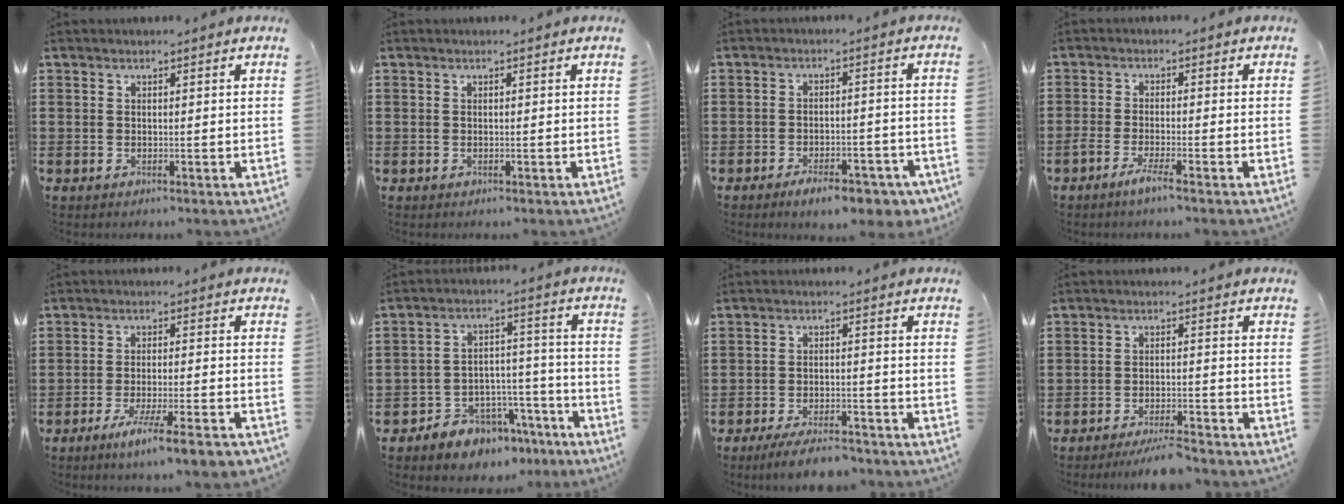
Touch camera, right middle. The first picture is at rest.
{"total": 0.0}
{"total": 6.4, "force": [-5.0, 1.8, 3.5], "torque": [-0.056, 0.005, -0.089]}
{"total": 3.1, "force": [-2.0, -0.1, 2.3], "torque": [-0.054, -0.008, -0.040]}
{"total": 6.4, "force": [-4.9, 0.0, 4.0], "torque": [-0.067, -0.009, -0.087]}
{"total": 6.4, "force": [-5.5, 3.1, 0.2], "torque": [-0.006, 0.024, -0.106]}
{"total": 5.1, "force": [-4.7, 0.7, 2.1], "torque": [-0.038, -0.001, -0.090]}
{"total": 4.3, "force": [-4.0, 0.2, 1.5], "torque": [-0.025, 0.002, -0.077]}